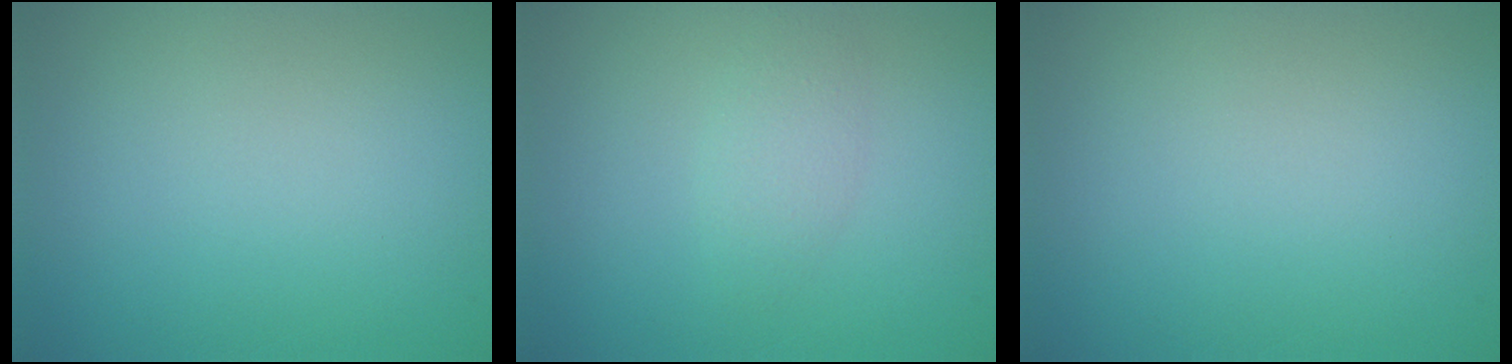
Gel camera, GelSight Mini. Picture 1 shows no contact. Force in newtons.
{"total": 1.7, "press": 1.7, "slide": 0.0}
{"total": 0.0}